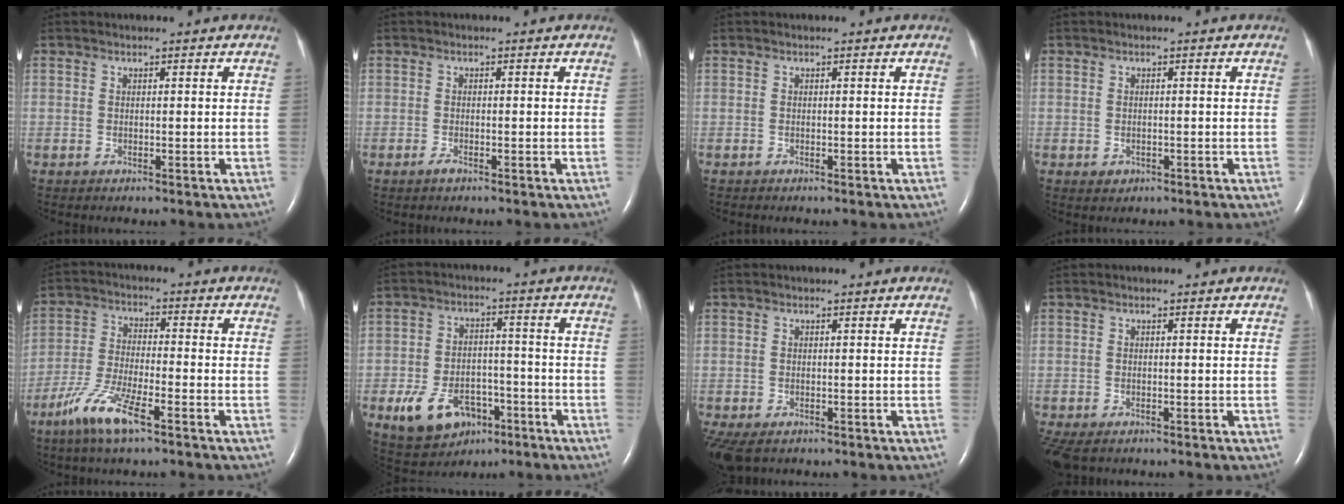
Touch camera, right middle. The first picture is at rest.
{"total": 0.9, "force": [-0.7, 0.1, 0.6], "torque": [-0.013, -0.001, -0.014]}
{"total": 0.0}
{"total": 1.2, "force": [-0.6, 1.1, 0.3], "torque": [0.000, 0.004, -0.006]}
{"total": 9.0, "force": [-5.6, 1.4, 6.9], "torque": [-0.150, -0.015, -0.109]}
{"total": 10.6, "force": [-5.1, 6.7, 6.4], "torque": [-0.120, 0.005, -0.074]}
{"total": 5.6, "force": [-3.6, 3.2, 2.9], "torque": [-0.068, -0.013, -0.057]}
{"total": 5.1, "force": [-3.7, 2.5, 2.5], "torque": [-0.049, -0.011, -0.058]}